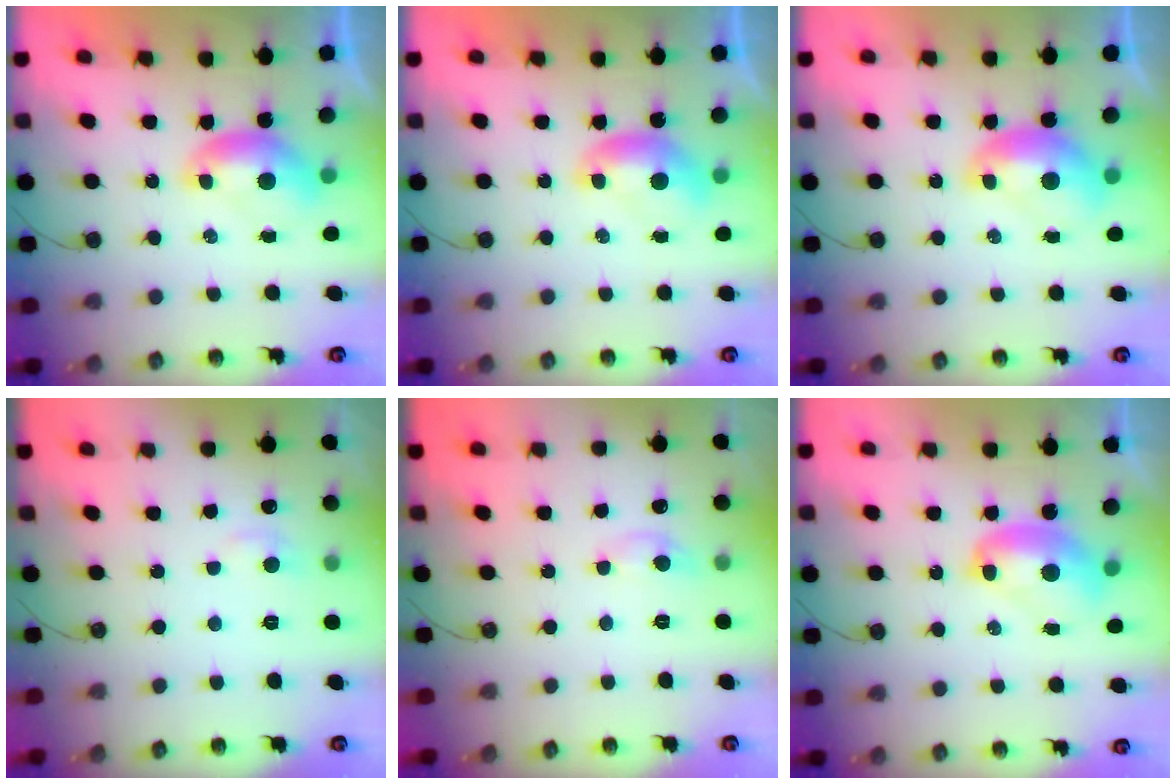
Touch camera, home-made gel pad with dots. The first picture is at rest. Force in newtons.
{"total": 0.0}
{"total": 1.8, "press": 1.8, "slide": 0.2}
{"total": 0.9, "press": 0.5, "slide": 0.8}
{"total": 1.2, "press": 1.2, "slide": 0.2}
{"total": 3.6, "press": 3.6, "slide": 0.2}